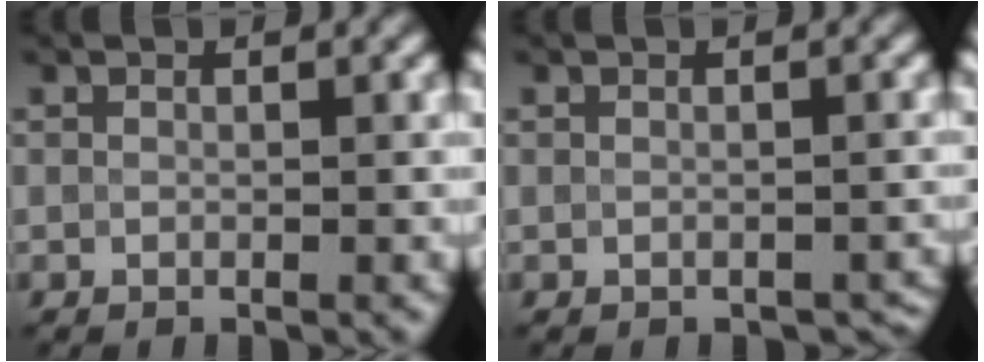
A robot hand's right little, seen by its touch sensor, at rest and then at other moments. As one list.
[{"total": 1.8, "force": [-1.1, 1.2, 0.8], "torque": [0.002, -0.003, -0.009]}]